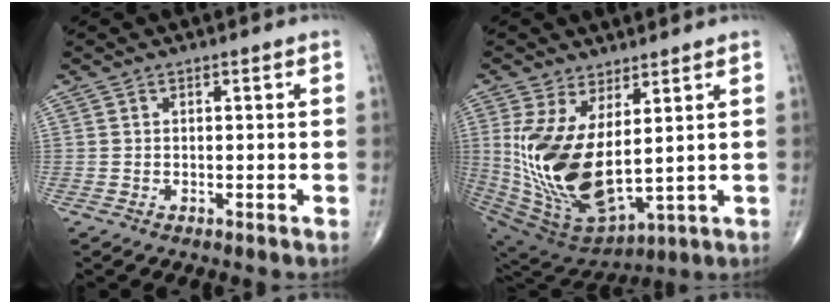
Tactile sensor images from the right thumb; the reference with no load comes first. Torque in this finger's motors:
{"motor_torque": [2.03, 2.99, 1.96, 0.04, 0.63]}